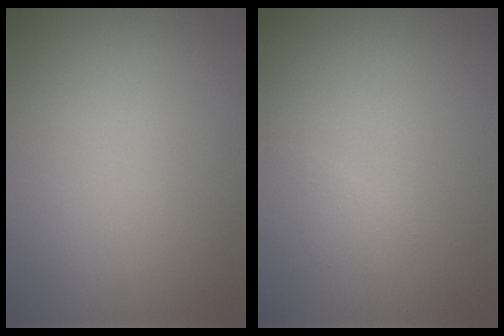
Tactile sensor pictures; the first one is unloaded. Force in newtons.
{"total": 0.7, "press": 0.7, "slide": 0.0}